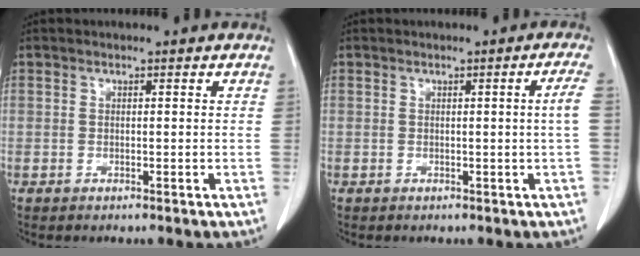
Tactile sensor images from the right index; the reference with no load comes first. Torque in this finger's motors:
{"motor_torque": [0.23, -0.10, 0.13, 0.02]}